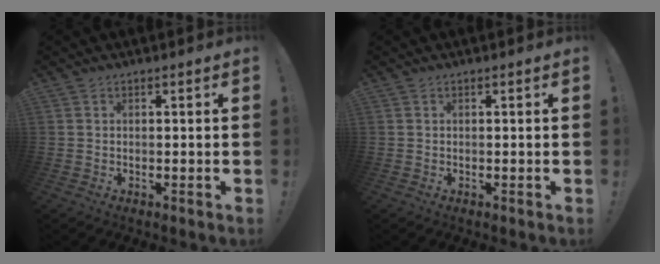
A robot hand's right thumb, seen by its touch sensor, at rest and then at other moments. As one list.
[{"total": 0.0}]